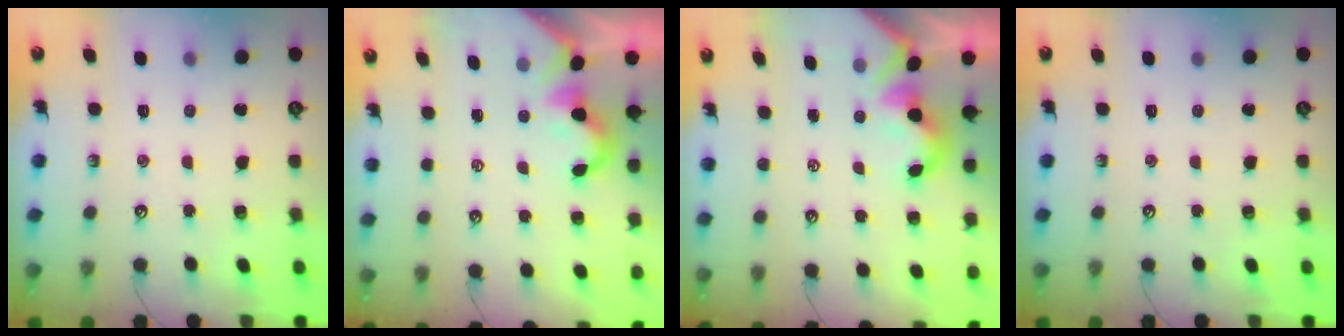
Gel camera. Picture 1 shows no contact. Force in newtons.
{"total": 0.7, "press": 0.6, "slide": 0.4}
{"total": 2.2, "press": 2.1, "slide": 0.6}
{"total": 0.0}